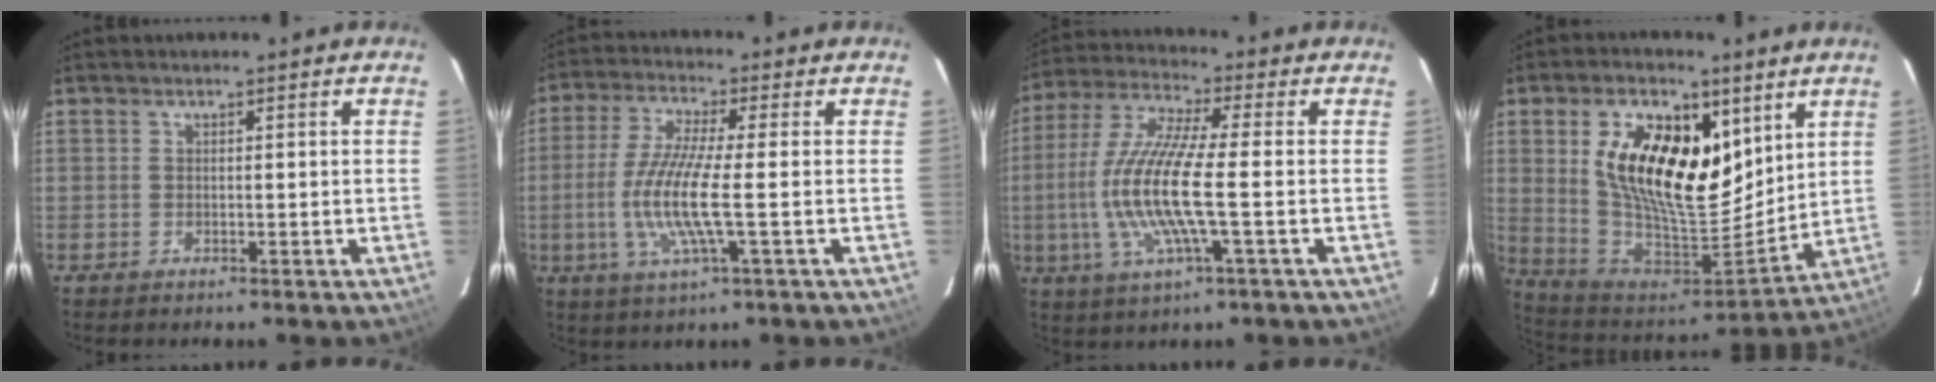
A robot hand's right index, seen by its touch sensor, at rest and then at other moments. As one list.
[{"total": 10.8, "force": [-1.9, 0.6, 10.6], "torque": [-0.222, -0.007, -0.037]}, {"total": 14.3, "force": [-2.1, 1.5, 14.0], "torque": [-0.284, -0.003, -0.041]}, {"total": 20.8, "force": [7.3, 11.1, 16.0], "torque": [-0.310, 0.008, 0.143]}]